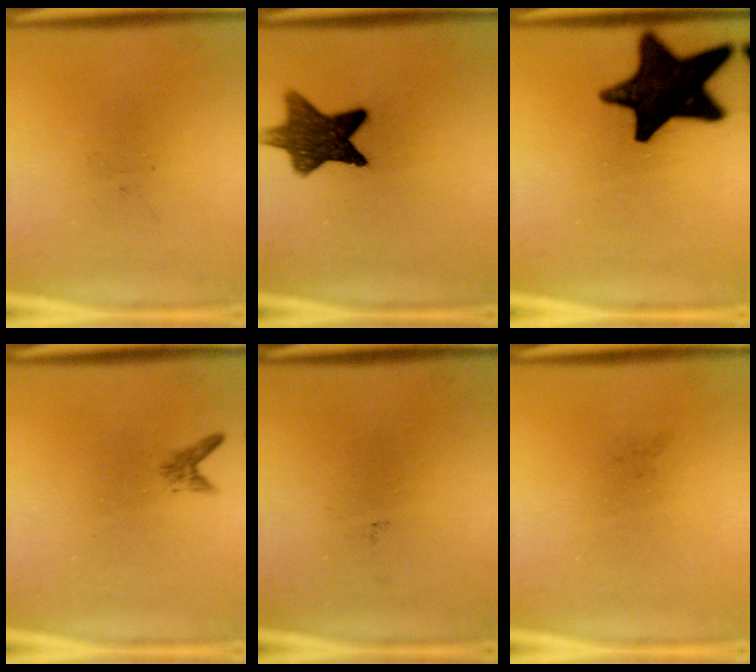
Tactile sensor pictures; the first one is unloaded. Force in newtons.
{"total": 10.4}
{"total": 17.5}
{"total": 1.1}
{"total": 0.0}
{"total": 0.0}